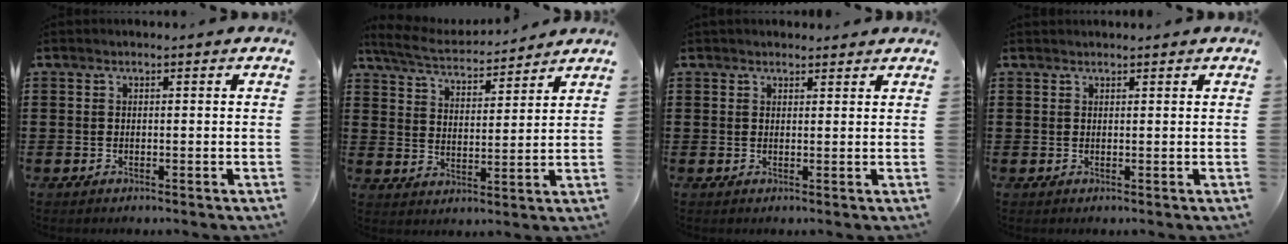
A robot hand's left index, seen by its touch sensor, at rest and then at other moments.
{"total": 5.3, "force": [5.1, 0.6, 1.4], "torque": [-0.055, -0.030, 0.086]}
{"total": 1.5, "force": [1.4, 0.5, 0.1], "torque": [-0.005, 0.003, 0.028]}
{"total": 0.7, "force": [0.7, 0.1, 0.1], "torque": [-0.003, -0.001, 0.014]}